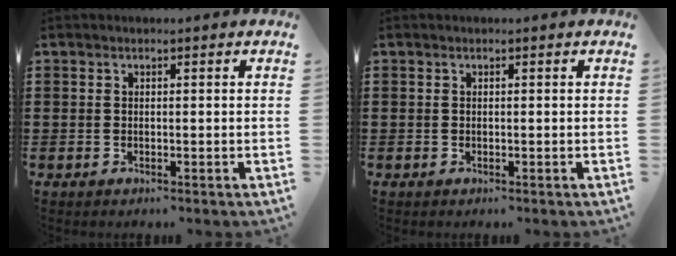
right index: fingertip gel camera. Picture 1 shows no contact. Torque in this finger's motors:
{"motor_torque": [0.00, 0.00, 0.00, -0.01]}